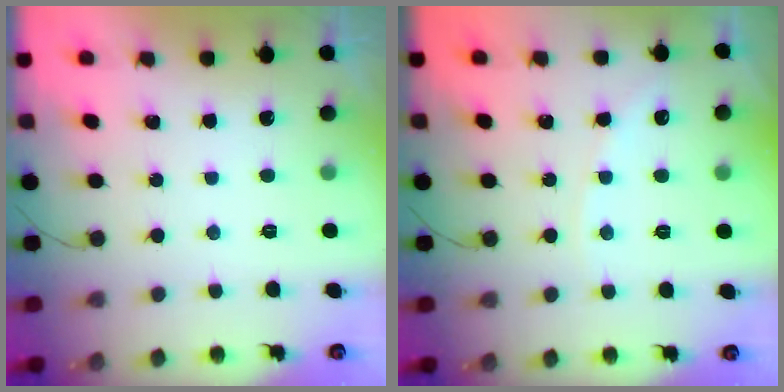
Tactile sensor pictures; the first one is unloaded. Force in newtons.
{"total": 2.6, "press": 2.6, "slide": 0.4}